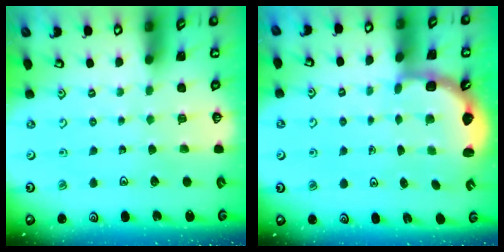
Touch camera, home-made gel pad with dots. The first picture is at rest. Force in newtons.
{"total": 3.2, "press": 2.5, "slide": 2.0}